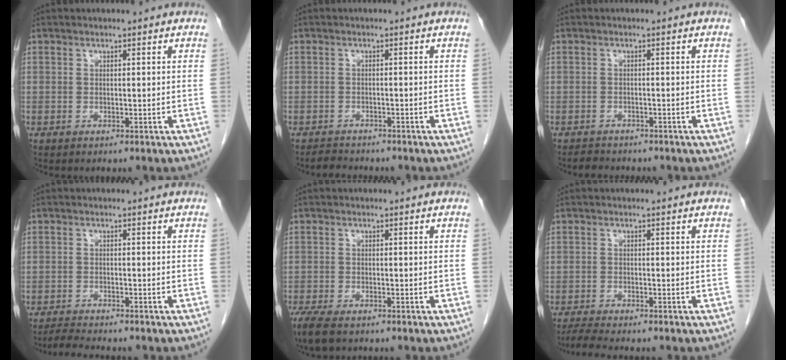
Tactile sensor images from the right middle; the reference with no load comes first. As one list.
[{"total": 2.6, "force": [-2.5, 0.8, 0.3], "torque": [-0.015, -0.009, -0.039]}, {"total": 2.6, "force": [-2.4, 0.9, 0.4], "torque": [-0.016, -0.006, -0.035]}, {"total": 3.2, "force": [-3.0, -0.3, 1.1], "torque": [-0.025, -0.016, -0.051]}, {"total": 6.1, "force": [-4.4, 2.2, 3.5], "torque": [-0.068, -0.015, -0.074]}, {"total": 3.4, "force": [-3.0, -0.2, 1.6], "torque": [-0.034, -0.014, -0.052]}]